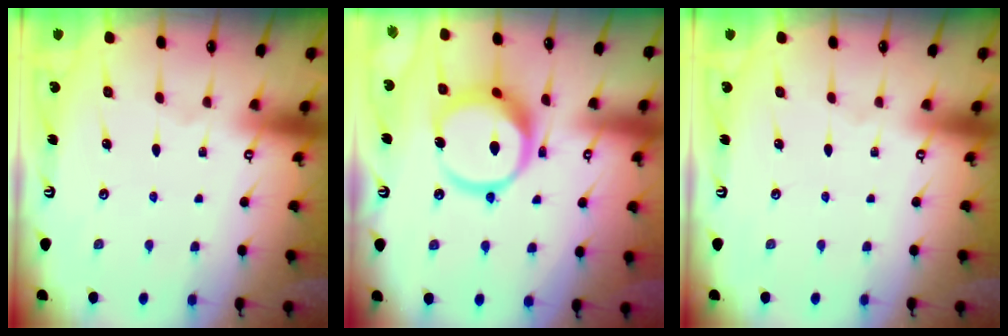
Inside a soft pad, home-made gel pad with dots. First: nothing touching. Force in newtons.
{"total": 14.3, "press": 14.3, "slide": 1.6}
{"total": 0.0}